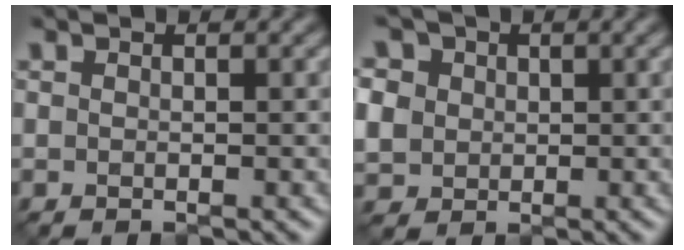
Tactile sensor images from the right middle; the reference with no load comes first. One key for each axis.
{"total": 8.3, "fx": 2.7, "fy": 7.0, "fz": 3.5, "tx": -0.093, "ty": 0.022, "tz": 0.032}